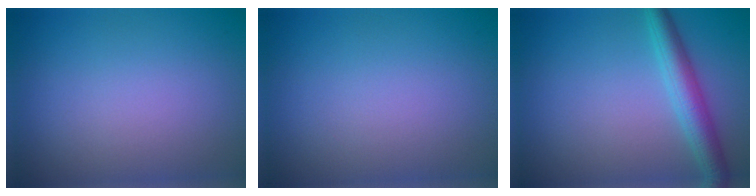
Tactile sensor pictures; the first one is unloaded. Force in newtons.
{"total": 0.0}
{"total": 3.8, "press": 3.8, "slide": 0.2}